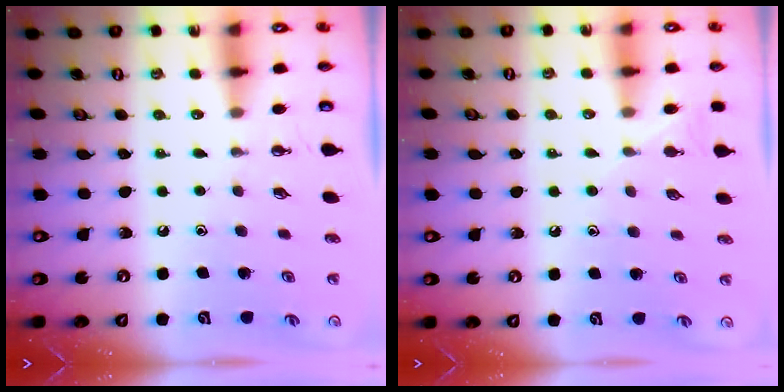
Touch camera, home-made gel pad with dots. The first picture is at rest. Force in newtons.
{"total": 6.8, "press": 6.7, "slide": 0.7}